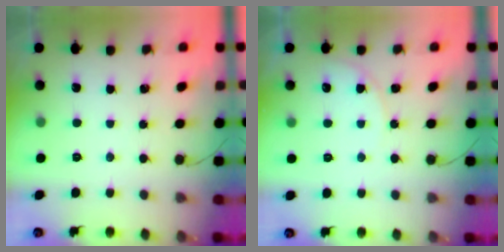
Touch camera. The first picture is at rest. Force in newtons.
{"total": 6.2, "press": 6.2, "slide": 0.2}